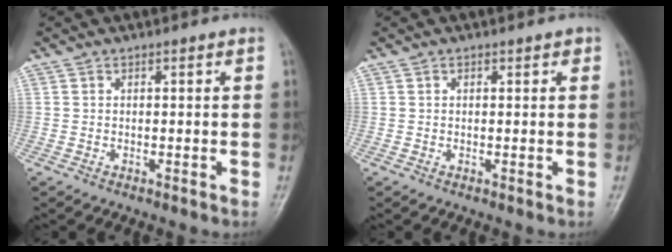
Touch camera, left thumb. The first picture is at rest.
{"total": 0.9, "force": [0.5, 0.6, 0.5], "torque": [0.001, 0.000, 0.003]}